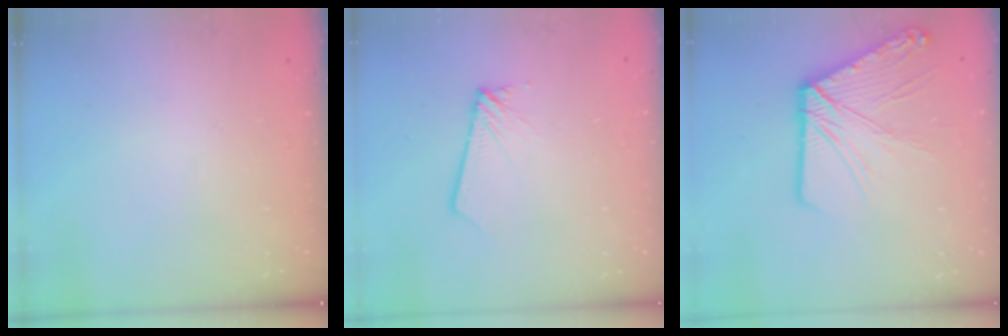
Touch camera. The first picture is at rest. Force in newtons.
{"total": 1.9, "press": 1.9, "slide": 0.1}
{"total": 14.4, "press": 14.3, "slide": 2.1}